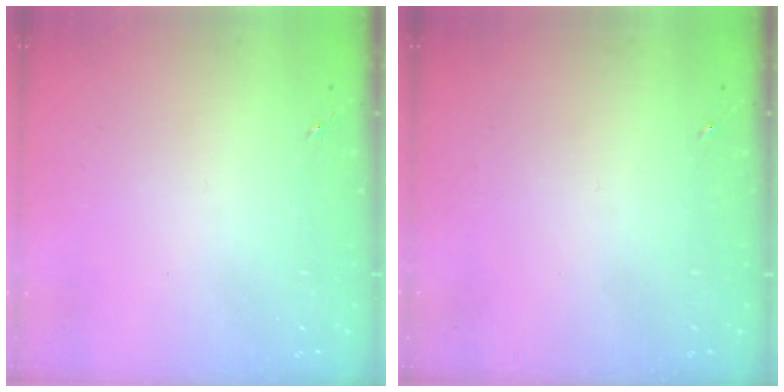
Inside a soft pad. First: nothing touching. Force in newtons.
{"total": 0.0}